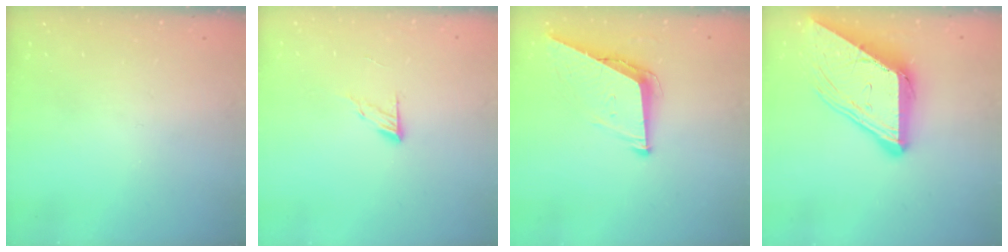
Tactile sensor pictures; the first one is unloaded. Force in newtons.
{"total": 7.9, "press": 7.9, "slide": 0.7}
{"total": 7.8, "press": 7.8, "slide": 0.9}
{"total": 18.6, "press": 18.5, "slide": 2.0}